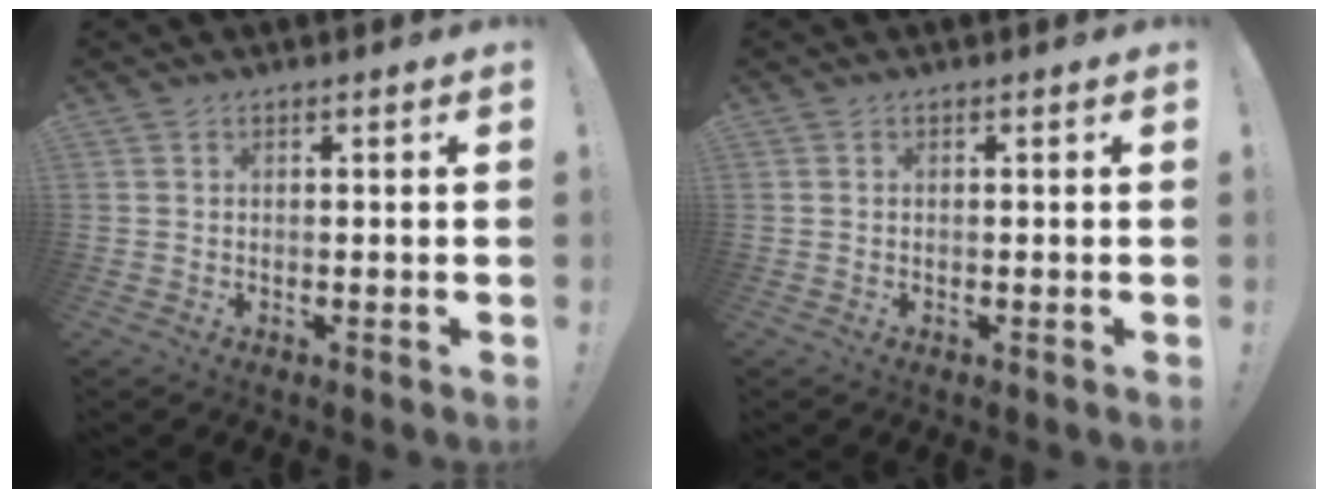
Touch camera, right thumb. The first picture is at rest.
{"total": 0.0}